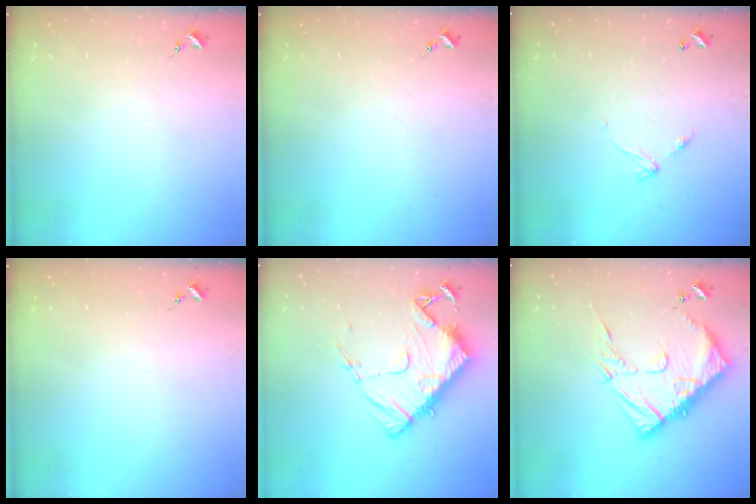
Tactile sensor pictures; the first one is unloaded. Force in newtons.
{"total": 0.0}
{"total": 5.6, "press": 5.6, "slide": 0.5}
{"total": 0.0}
{"total": 13.3, "press": 13.2, "slide": 1.3}
{"total": 15.6, "press": 15.5, "slide": 1.4}